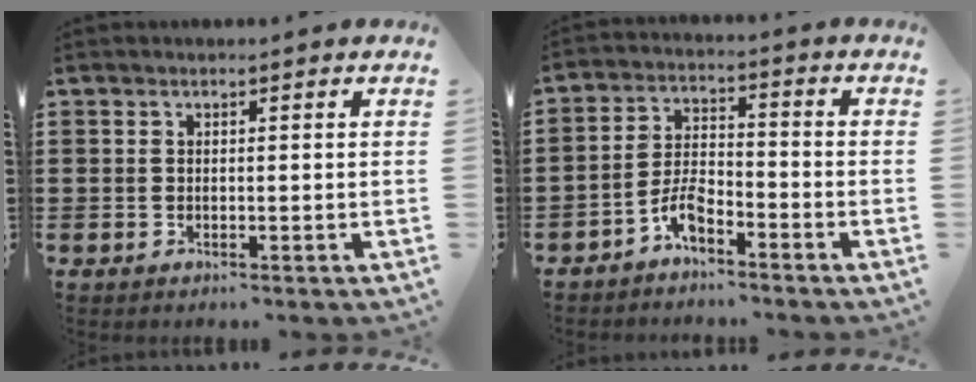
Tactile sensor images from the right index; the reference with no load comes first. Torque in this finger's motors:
{"motor_torque": [2.14, 0.00, 0.13, -0.06]}